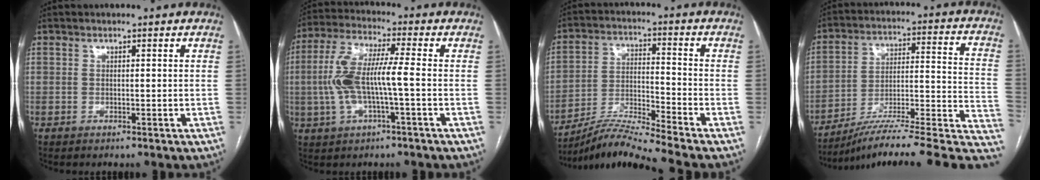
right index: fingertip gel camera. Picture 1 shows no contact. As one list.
[{"total": 10.0, "force": [-1.2, 1.6, 9.8], "torque": [-0.212, 0.021, -0.025]}, {"total": 10.4, "force": [-9.5, -2.5, 3.3], "torque": [-0.066, -0.004, -0.176]}, {"total": 21.1, "force": [-15.6, 1.5, 14.2], "torque": [-0.126, 0.052, -0.231]}]